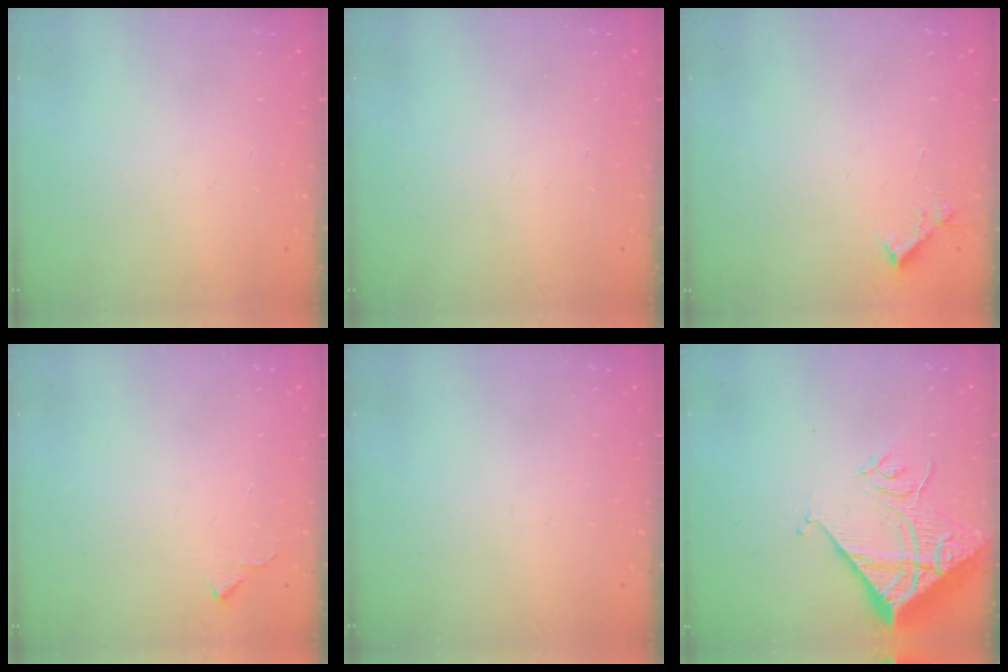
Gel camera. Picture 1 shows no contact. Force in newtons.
{"total": 0.0}
{"total": 3.6, "press": 3.6, "slide": 0.5}
{"total": 5.1, "press": 5.0, "slide": 0.7}
{"total": 0.0}
{"total": 13.2, "press": 13.1, "slide": 1.7}